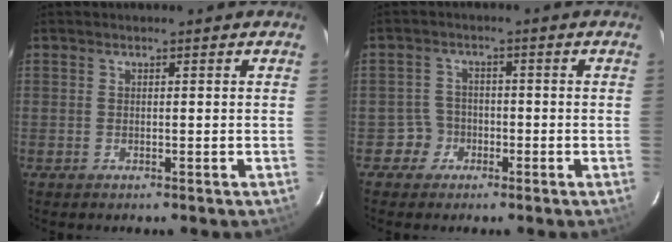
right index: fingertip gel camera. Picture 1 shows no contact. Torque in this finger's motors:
{"motor_torque": [-0.35, 0.03, -0.25, -0.21]}